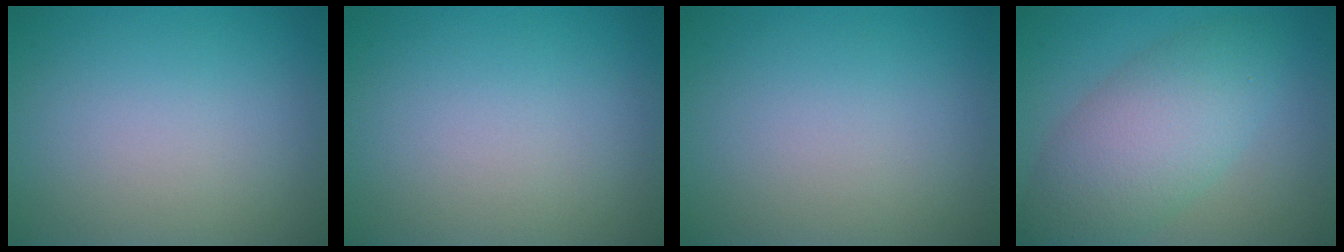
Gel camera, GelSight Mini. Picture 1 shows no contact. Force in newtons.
{"total": 0.0}
{"total": 0.0}
{"total": 6.9, "press": 6.9, "slide": 0.1}